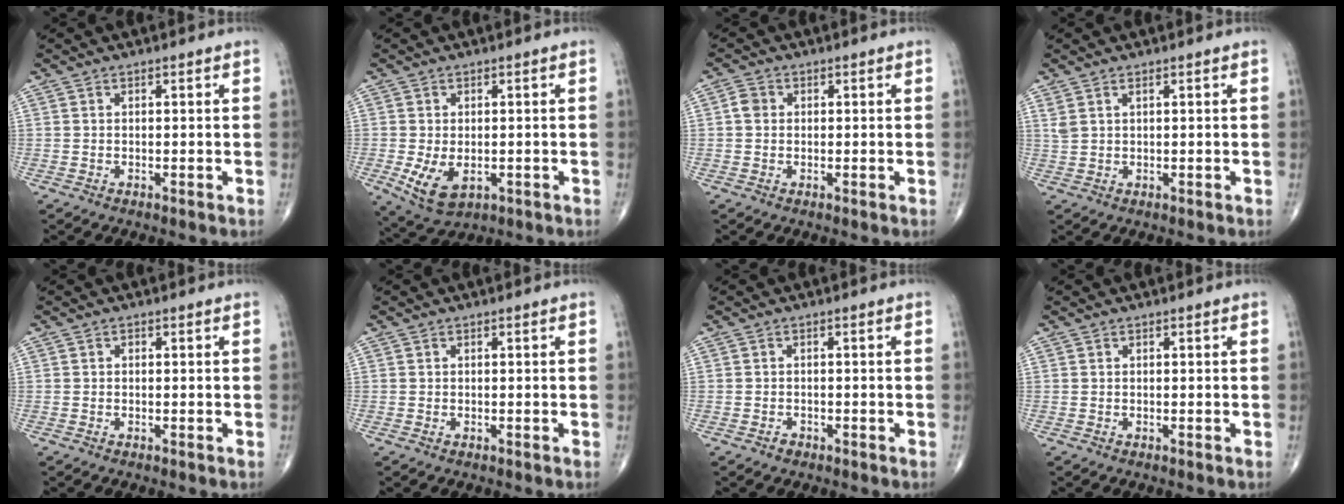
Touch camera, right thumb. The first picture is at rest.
{"total": 7.0, "force": [-1.6, 4.2, 5.3], "torque": [-0.096, -0.012, -0.014]}
{"total": 2.2, "force": [0.1, 1.9, 1.1], "torque": [-0.015, 0.006, -0.001]}
{"total": 1.8, "force": [1.1, 0.6, 1.3], "torque": [-0.032, 0.004, 0.030]}
{"total": 0.0}
{"total": 0.0}
{"total": 1.0, "force": [-0.7, 0.7, 0.2], "torque": [-0.001, 0.004, -0.013]}
{"total": 0.0}